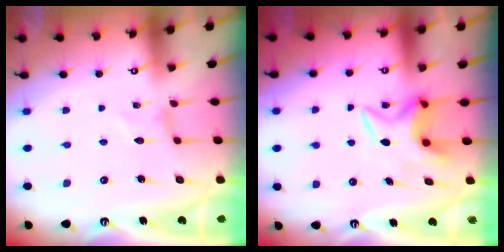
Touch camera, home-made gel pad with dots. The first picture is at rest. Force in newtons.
{"total": 5.5, "press": 5.5, "slide": 0.3}